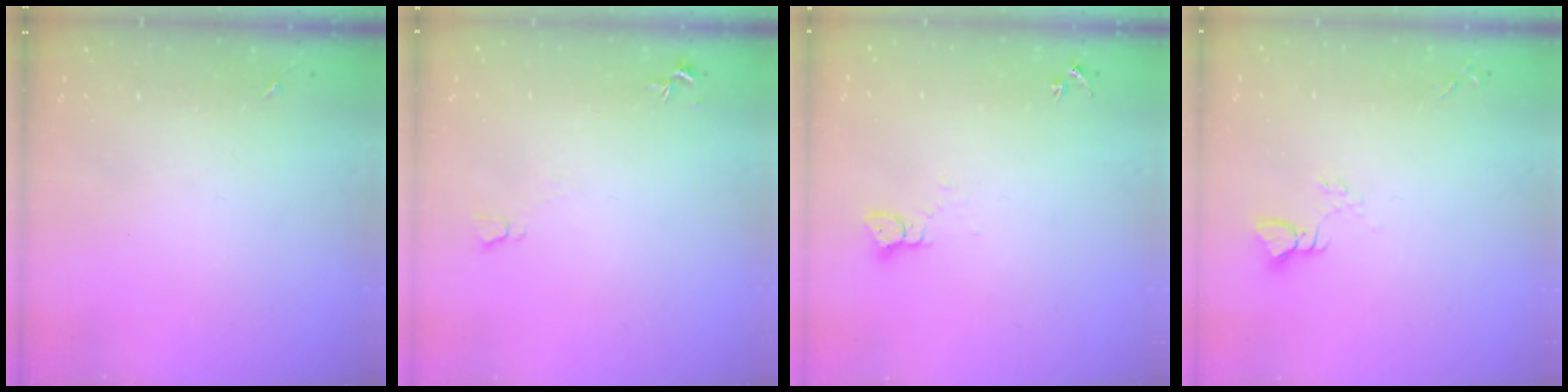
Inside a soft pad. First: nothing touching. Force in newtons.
{"total": 4.9, "press": 4.9, "slide": 0.6}
{"total": 3.3, "press": 3.3, "slide": 0.1}
{"total": 2.8, "press": 2.8, "slide": 0.2}